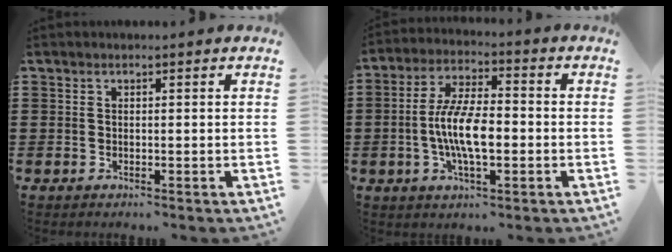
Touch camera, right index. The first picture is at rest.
{"total": 9.2, "force": [-1.7, 3.4, 8.4], "torque": [-0.185, -0.005, -0.039]}